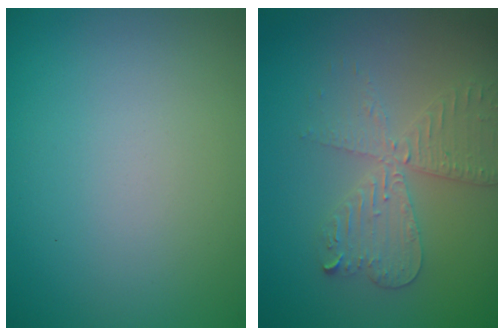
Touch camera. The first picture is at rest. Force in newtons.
{"total": 4.0, "press": 3.4, "slide": 2.1}